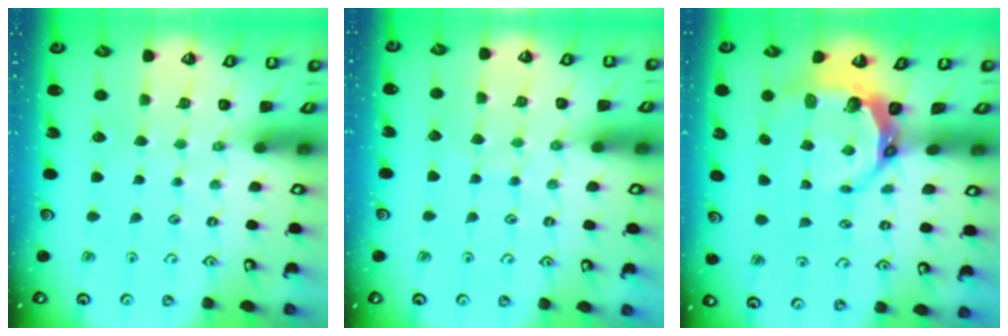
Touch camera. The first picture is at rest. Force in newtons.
{"total": 5.1, "press": 5.0, "slide": 0.5}
{"total": 8.0, "press": 6.4, "slide": 4.7}